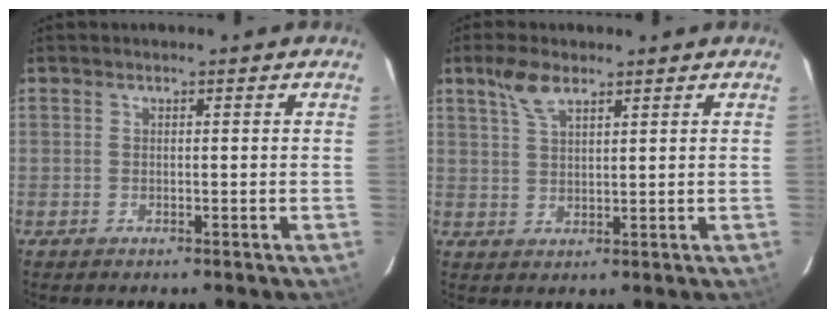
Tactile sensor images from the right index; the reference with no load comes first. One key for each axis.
{"total": 4.9, "fx": 3.3, "fy": 1.8, "fz": 3.1, "tx": -0.061, "ty": 0.008, "tz": 0.066}